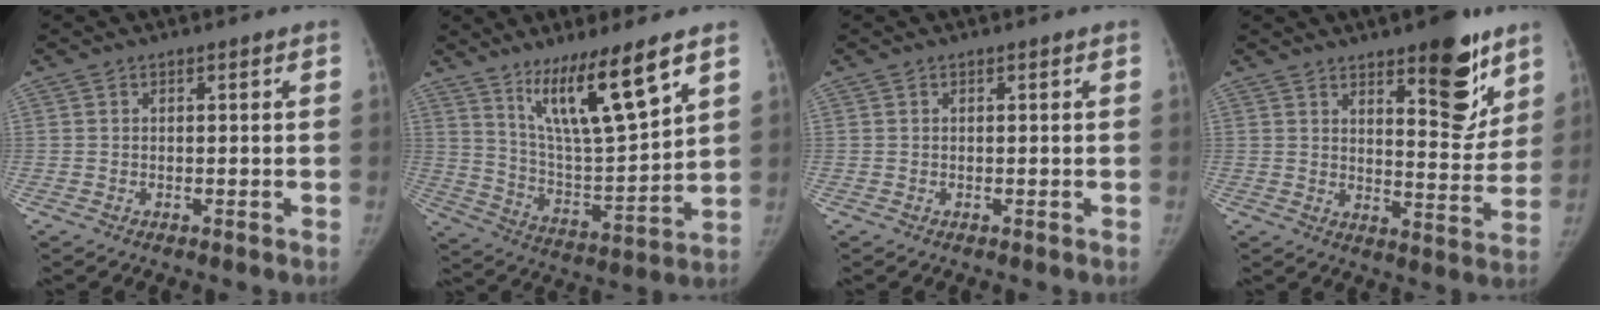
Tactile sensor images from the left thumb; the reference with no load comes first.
{"total": 16.3, "force": [10.1, 2.6, 12.5], "torque": [-0.207, -0.065, 0.195]}
{"total": 0.0}
{"total": 14.2, "force": [8.5, 5.2, 10.1], "torque": [-0.092, -0.056, 0.122]}